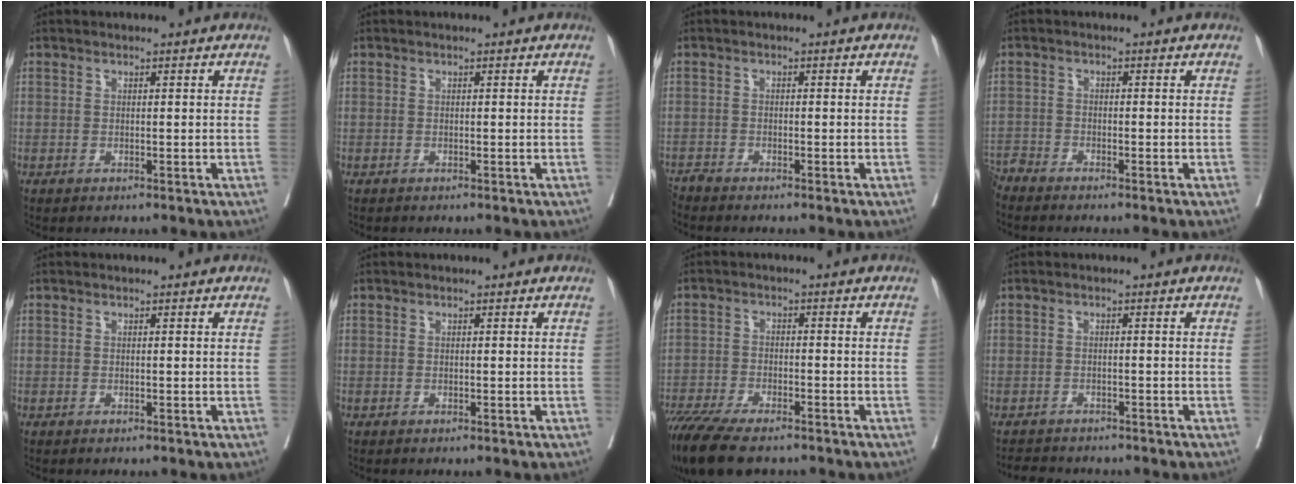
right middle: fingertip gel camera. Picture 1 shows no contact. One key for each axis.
{"total": 0.0}
{"total": 1.9, "fx": -1.8, "fy": -0.6, "fz": -0.1, "tx": 0.002, "ty": -0.007, "tz": -0.039}
{"total": 3.1, "fx": -3.1, "fy": -0.4, "fz": 0.3, "tx": -0.001, "ty": -0.012, "tz": -0.063}
{"total": 0.0}
{"total": 0.0}
{"total": 12.0, "fx": -9.6, "fy": 3.0, "fz": 6.5, "tx": -0.112, "ty": -0.020, "tz": -0.156}
{"total": 4.7, "fx": -4.4, "fy": 1.3, "fz": 1.0, "tx": -0.013, "ty": -0.008, "tz": -0.065}